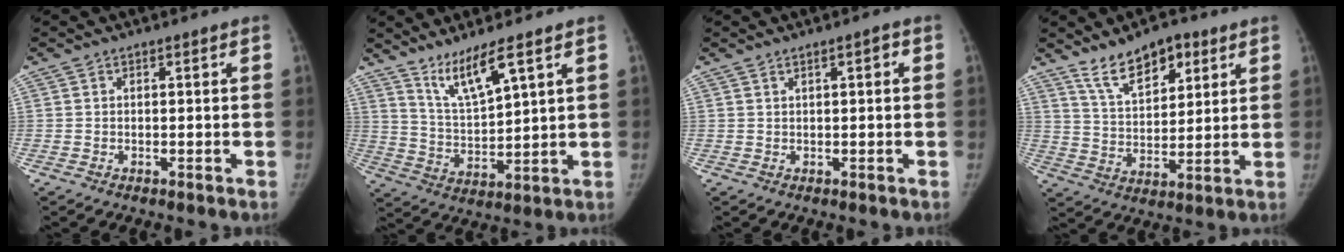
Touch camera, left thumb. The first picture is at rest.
{"total": 8.3, "force": [5.8, 0.9, 5.9], "torque": [-0.114, -0.050, 0.127]}
{"total": 1.5, "force": [0.5, 0.4, 1.4], "torque": [-0.021, 0.002, 0.007]}
{"total": 10.8, "force": [7.0, 5.3, 6.3], "torque": [-0.080, -0.039, 0.127]}